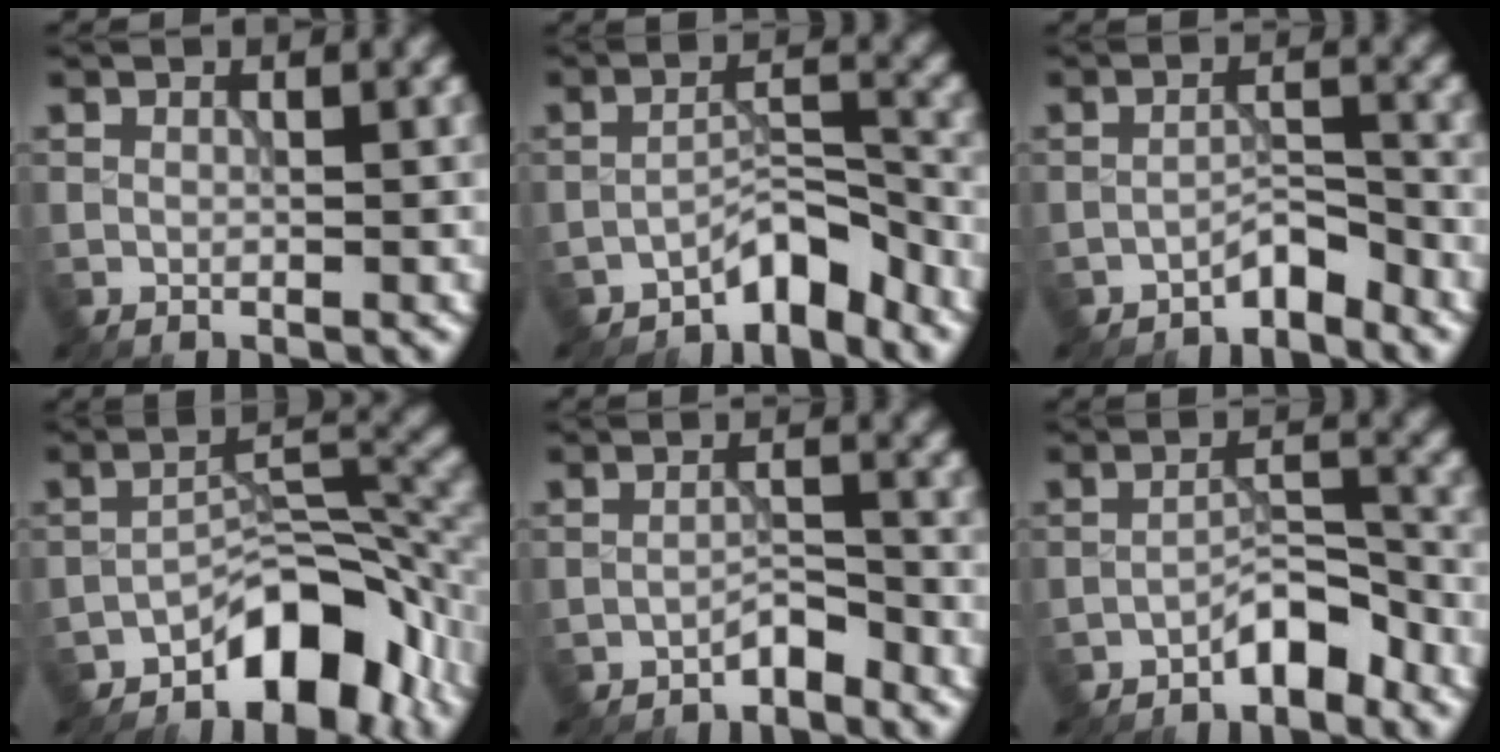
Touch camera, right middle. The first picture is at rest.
{"total": 3.8, "force": [-3.3, 0.9, 1.6], "torque": [-0.017, 0.018, -0.062]}
{"total": 2.3, "force": [-2.1, 0.5, 0.9], "torque": [-0.012, 0.015, -0.037]}
{"total": 7.3, "force": [-4.8, 3.3, 4.4], "torque": [-0.047, 0.013, -0.084]}
{"total": 1.8, "force": [-1.6, 0.4, 0.7], "torque": [-0.011, 0.010, -0.031]}
{"total": 3.1, "force": [-2.4, 0.9, 1.7], "torque": [-0.022, 0.019, -0.043]}